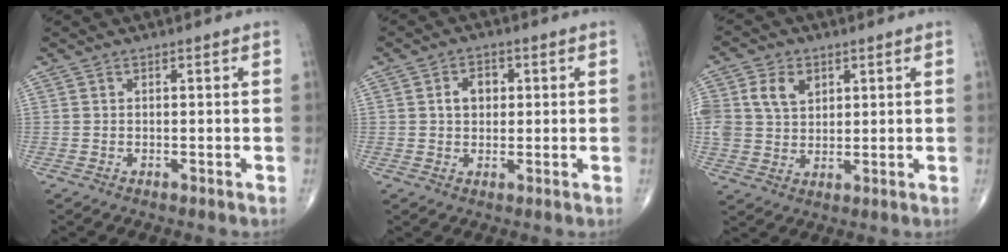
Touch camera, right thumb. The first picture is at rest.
{"total": 4.3, "force": [0.8, 3.2, 2.7], "torque": [-0.030, 0.007, 0.010]}
{"total": 8.7, "force": [3.1, 6.5, 4.8], "torque": [-0.084, -0.005, 0.065]}